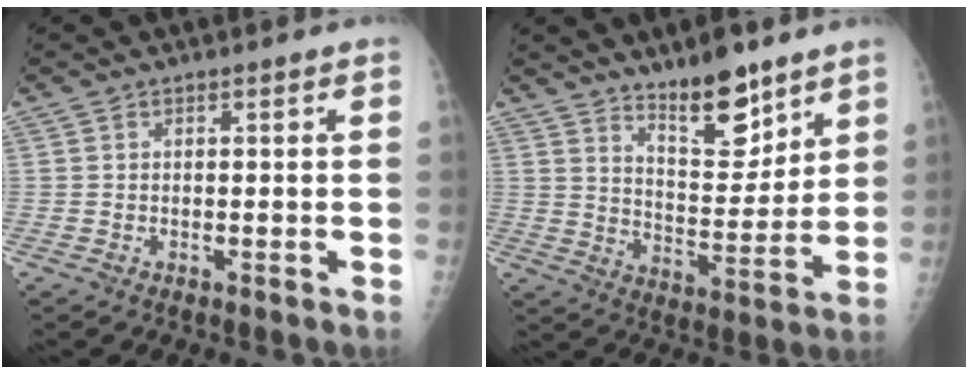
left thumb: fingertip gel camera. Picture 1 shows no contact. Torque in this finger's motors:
{"motor_torque": [0.19, 0.19, 0.42, -0.42, 0.06]}